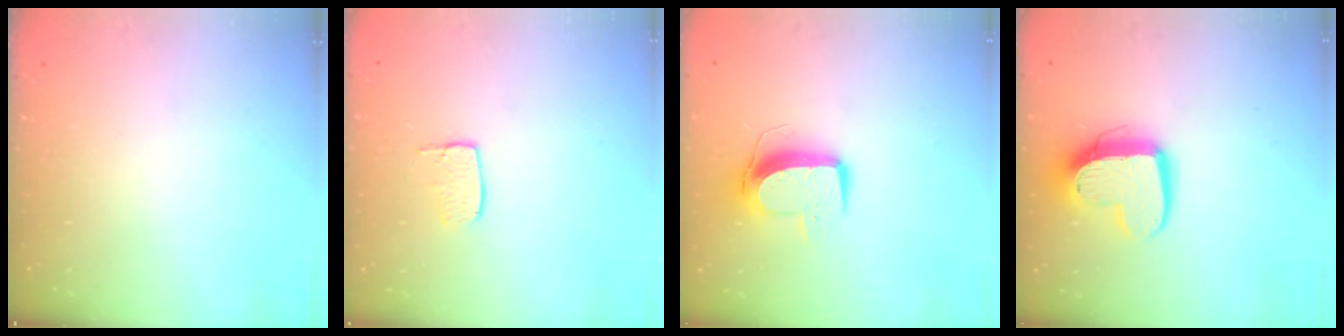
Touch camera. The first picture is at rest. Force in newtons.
{"total": 5.8, "press": 5.8, "slide": 0.4}
{"total": 10.3, "press": 10.3, "slide": 0.7}
{"total": 13.8, "press": 13.8, "slide": 1.2}